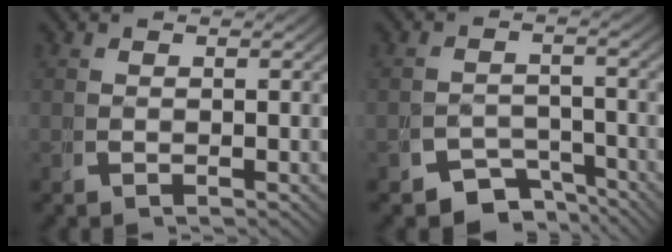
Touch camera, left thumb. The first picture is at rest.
{"total": 4.6, "force": [-3.7, 2.4, 1.2], "torque": [-0.006, -0.019, -0.067]}